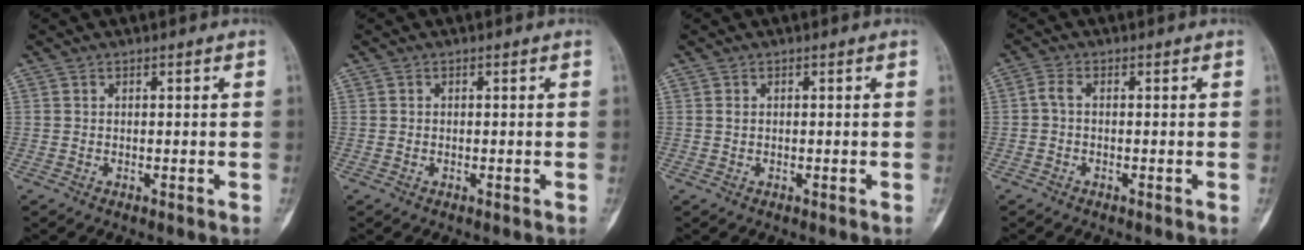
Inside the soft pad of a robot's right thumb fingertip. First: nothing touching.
{"total": 0.0}
{"total": 0.5, "force": [0.1, 0.4, 0.3], "torque": [-0.002, 0.001, 0.001]}
{"total": 1.9, "force": [-0.3, 0.9, 1.6], "torque": [-0.035, 0.000, -0.012]}